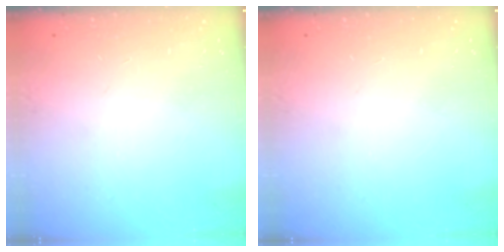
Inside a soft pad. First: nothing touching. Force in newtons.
{"total": 0.0}